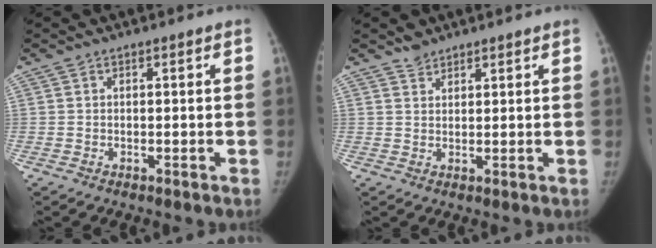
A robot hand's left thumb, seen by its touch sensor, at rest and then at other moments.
{"total": 2.3, "force": [2.0, 1.1, 0.1], "torque": [0.011, -0.011, 0.034]}